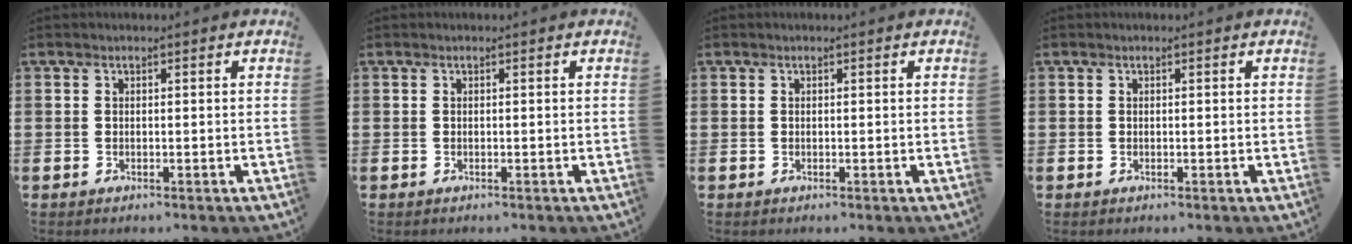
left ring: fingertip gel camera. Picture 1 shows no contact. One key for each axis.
{"total": 0.0}
{"total": 0.0}
{"total": 0.0}